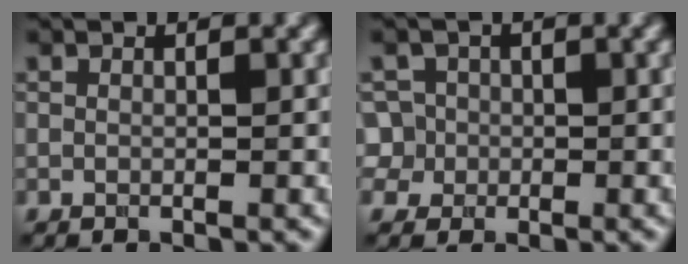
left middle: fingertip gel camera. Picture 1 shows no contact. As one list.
[{"total": 3.4, "force": [-0.5, 3.3, 0.8], "torque": [-0.001, 0.025, -0.014]}]